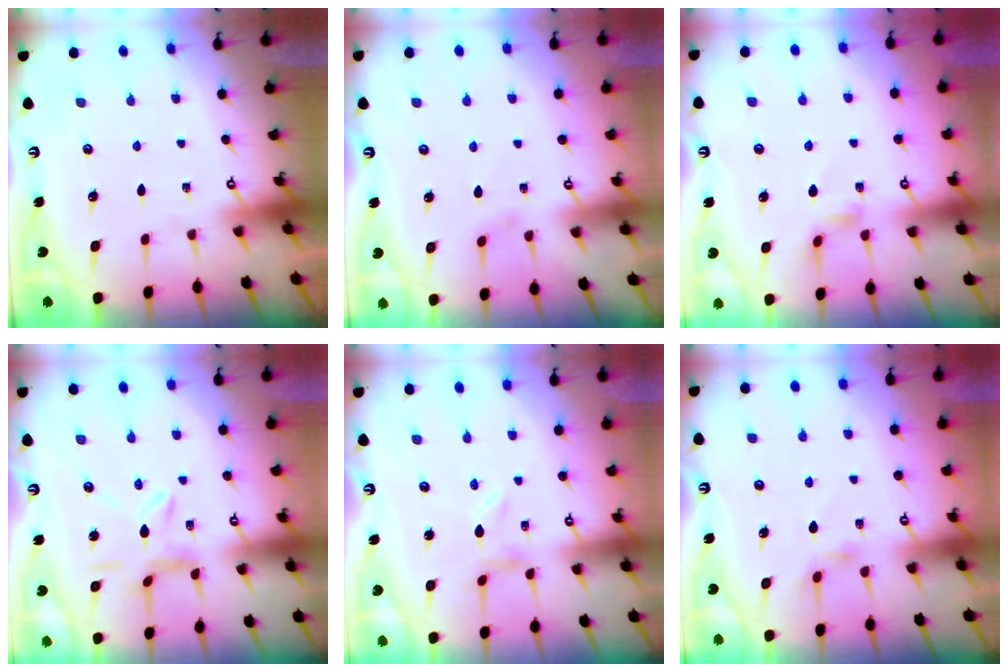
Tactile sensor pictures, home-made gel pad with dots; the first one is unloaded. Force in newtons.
{"total": 1.0, "press": 0.9, "slide": 0.4}
{"total": 3.7, "press": 3.7, "slide": 0.6}
{"total": 4.8, "press": 4.7, "slide": 0.4}
{"total": 0.0}
{"total": 2.2, "press": 2.1, "slide": 0.4}